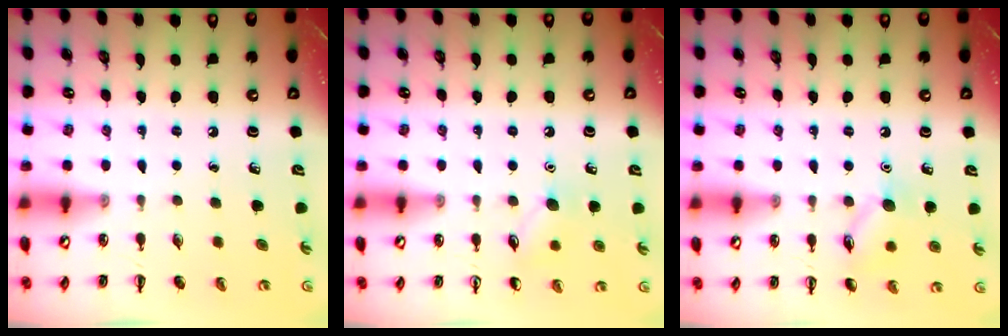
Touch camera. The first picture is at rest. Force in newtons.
{"total": 8.0, "press": 7.8, "slide": 1.9}
{"total": 8.9, "press": 8.9, "slide": 0.5}